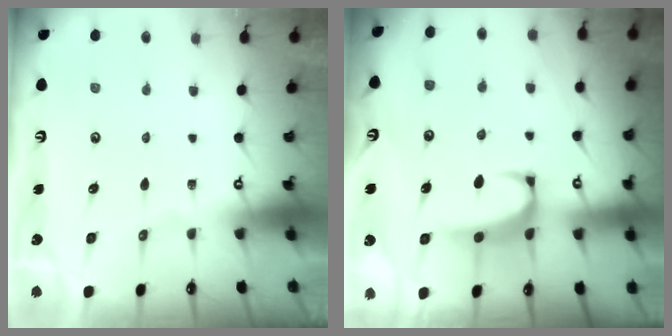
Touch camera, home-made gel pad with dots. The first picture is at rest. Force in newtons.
{"total": 2.5, "press": 2.4, "slide": 0.8}